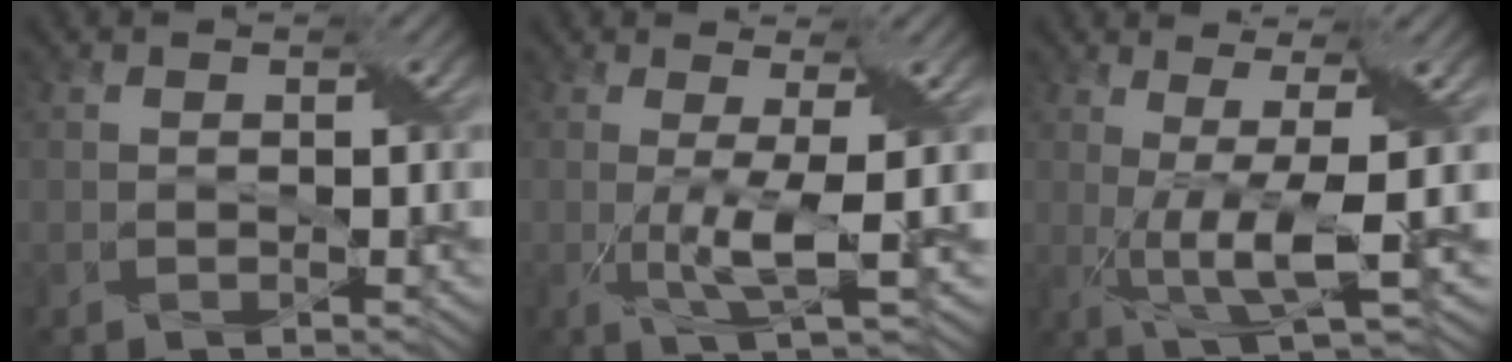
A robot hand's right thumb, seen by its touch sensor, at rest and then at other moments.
{"total": 5.3, "force": [-0.6, 0.8, 5.2], "torque": [-0.106, -0.001, -0.005]}
{"total": 7.9, "force": [-0.2, 1.4, 7.8], "torque": [-0.150, 0.008, 0.004]}